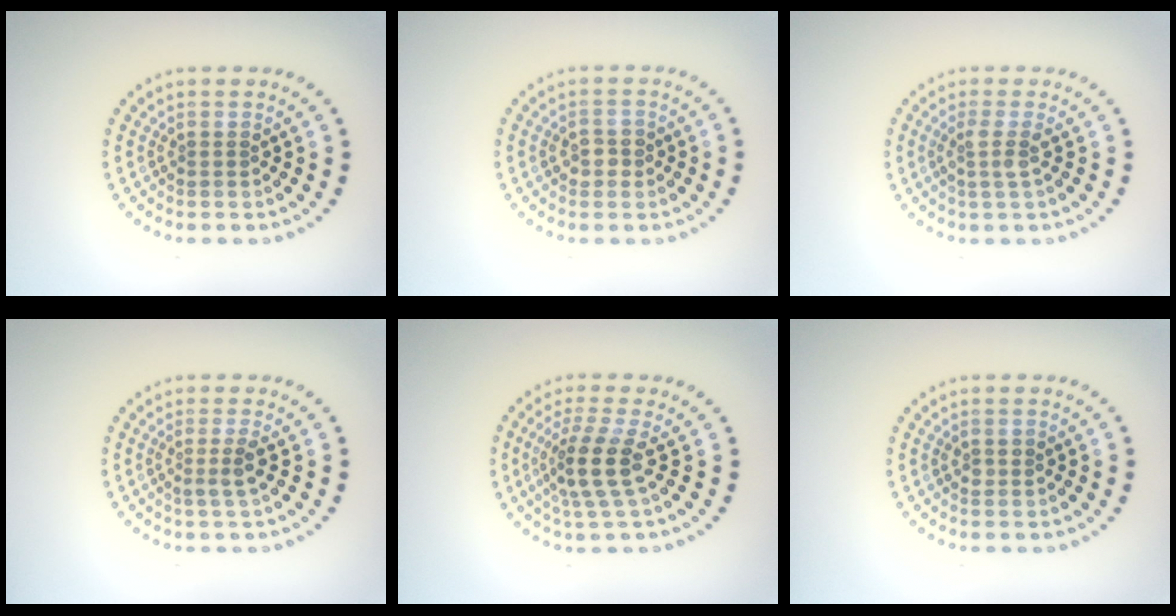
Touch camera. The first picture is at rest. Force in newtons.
{"total": 1.8, "press": 1.8, "slide": 0.3}
{"total": 1.8, "press": 1.3, "slide": 1.2}
{"total": 1.6, "press": 1.2, "slide": 1.1}
{"total": 3.9, "press": 3.0, "slide": 2.5}
{"total": 0.9, "press": 0.9, "slide": 0.1}